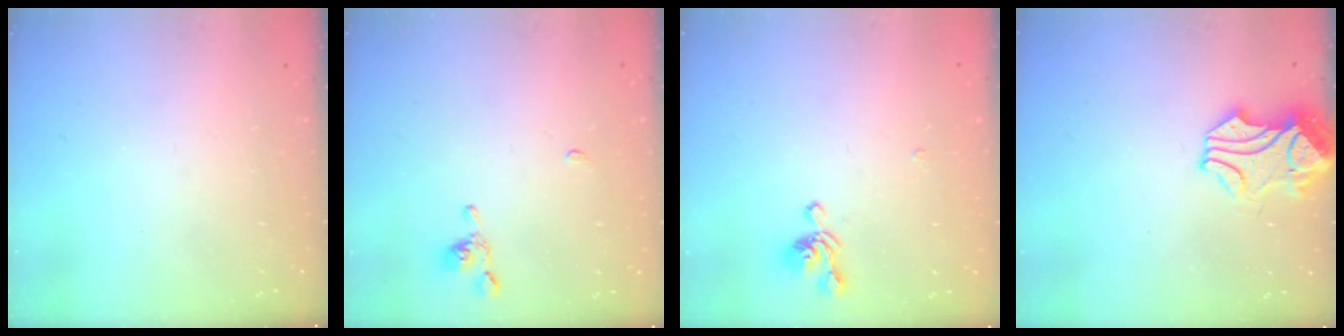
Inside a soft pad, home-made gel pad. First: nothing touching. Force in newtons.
{"total": 0.5, "press": 0.5, "slide": 0.3}
{"total": 1.6, "press": 1.3, "slide": 0.9}
{"total": 2.1, "press": 1.9, "slide": 0.9}